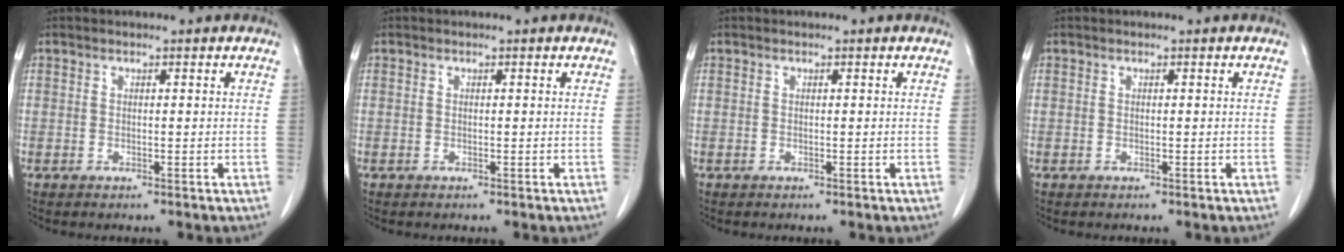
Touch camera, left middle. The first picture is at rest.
{"total": 0.0}
{"total": 0.0}
{"total": 0.0}